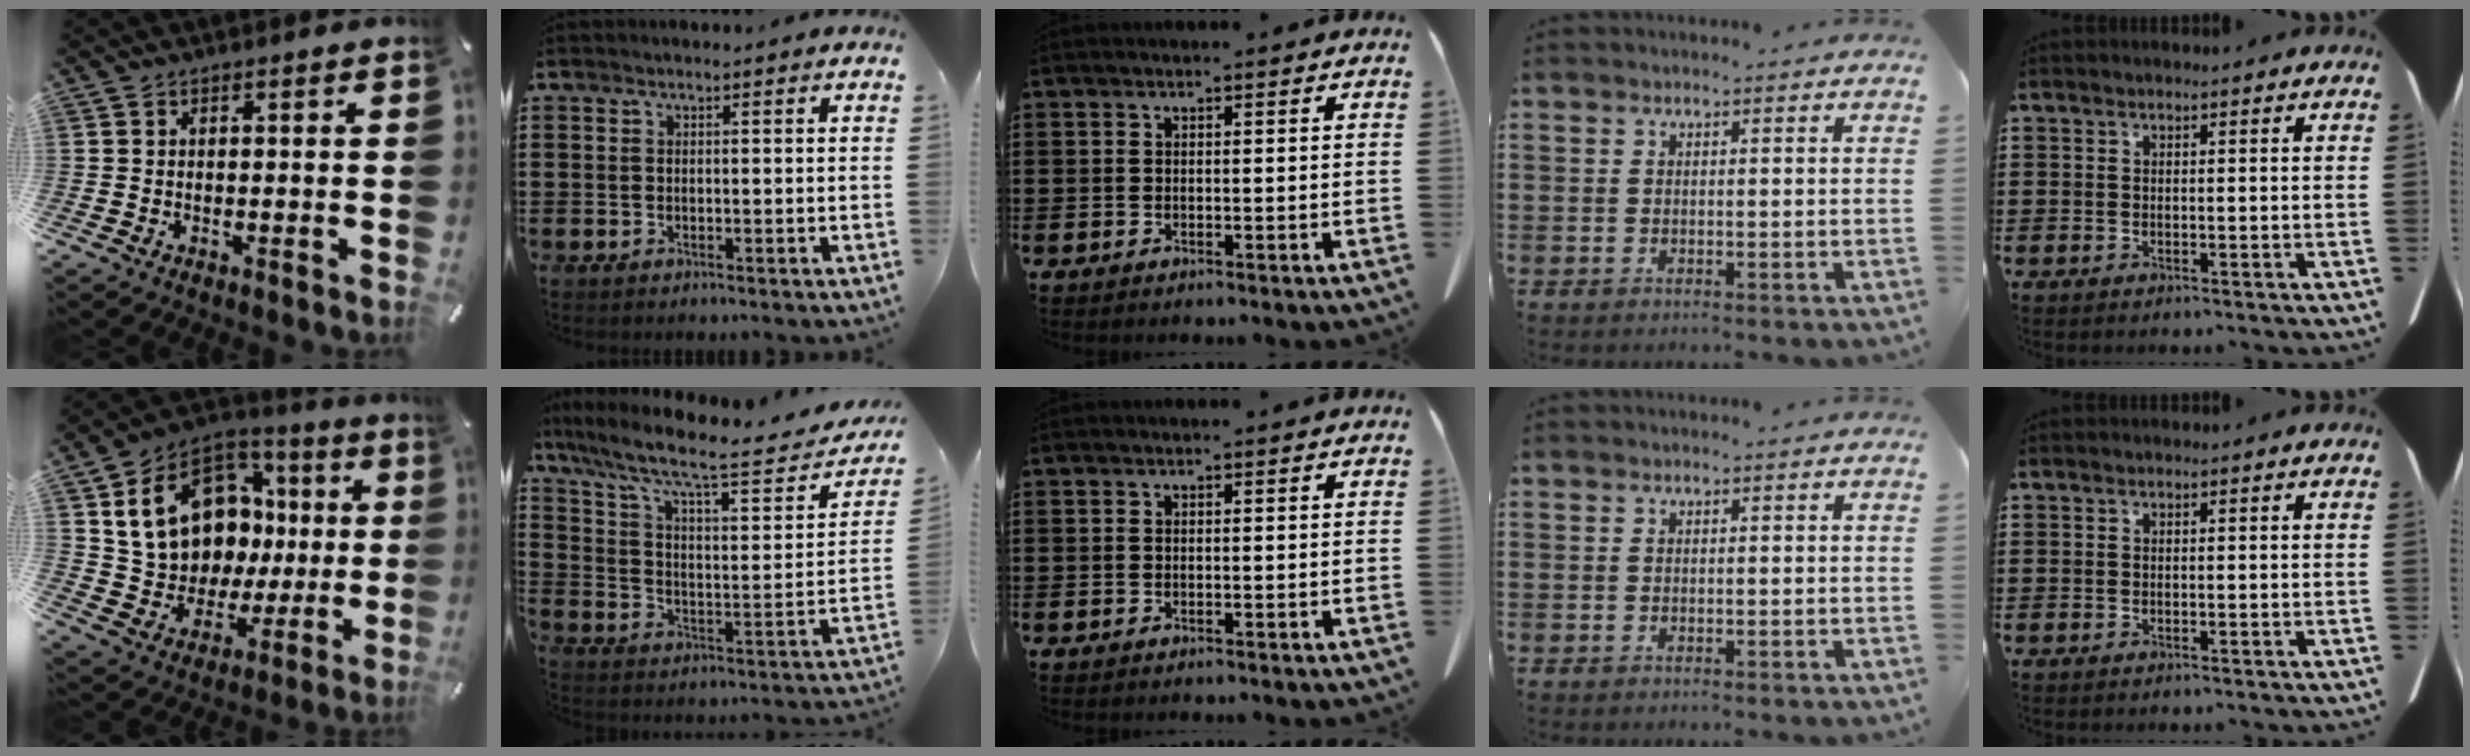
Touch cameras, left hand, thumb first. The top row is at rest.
{"thumb": {"total": 19.1, "force": [4.6, 15.5, 10.3], "torque": [-0.189, -0.020, 0.102]}, "index": {"total": 10.0, "force": [7.3, 1.9, 6.5], "torque": [-0.146, -0.045, 0.117]}}